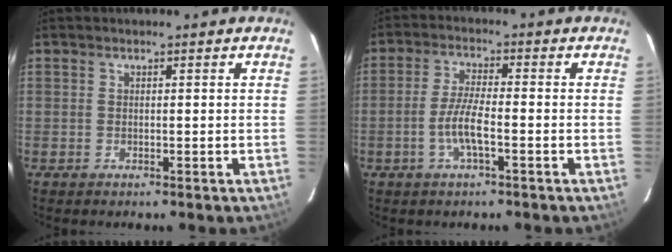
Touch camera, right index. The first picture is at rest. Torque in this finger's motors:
{"motor_torque": [0.71, -0.52, 0.40, 0.12]}